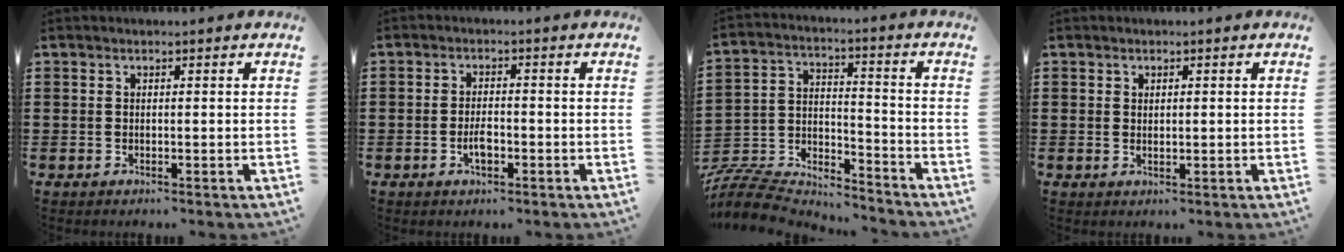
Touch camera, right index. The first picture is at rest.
{"total": 3.0, "force": [-1.1, 1.2, 2.5], "torque": [-0.051, 0.002, -0.022]}
{"total": 7.7, "force": [-7.5, 1.6, 1.1], "torque": [-0.042, -0.001, -0.155]}
{"total": 0.7, "force": [0.3, 0.4, 0.4], "torque": [-0.007, 0.005, 0.006]}